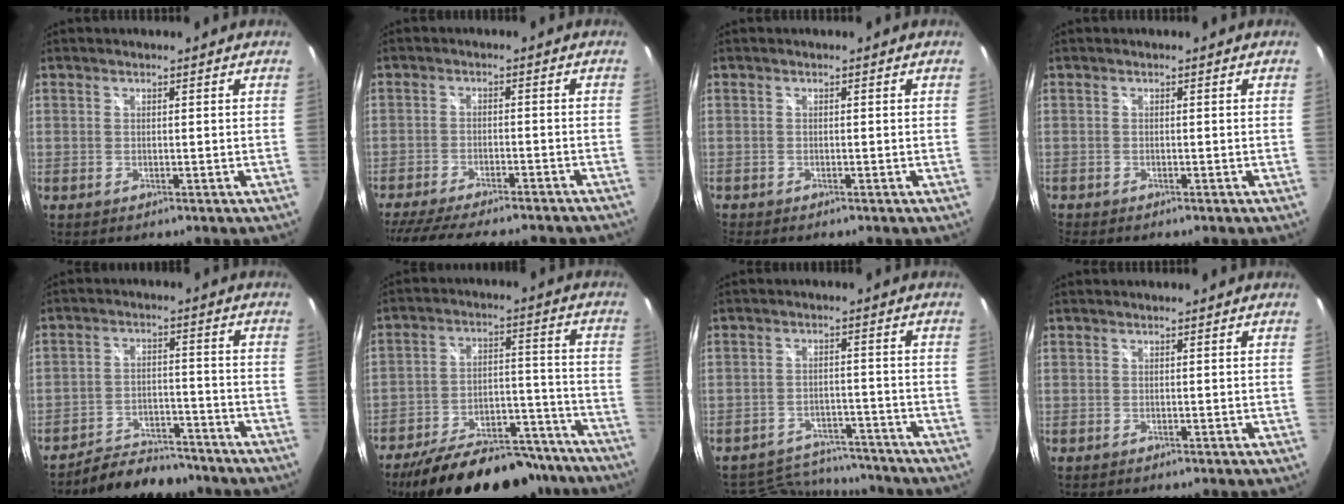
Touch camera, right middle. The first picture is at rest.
{"total": 20.1, "force": [-17.1, 4.6, 9.4], "torque": [-0.188, -0.032, -0.243]}
{"total": 1.0, "force": [-0.9, 0.1, 0.3], "torque": [-0.008, -0.007, -0.018]}
{"total": 1.6, "force": [-1.5, 0.4, 0.4], "torque": [-0.010, -0.012, -0.028]}
{"total": 9.4, "force": [-8.5, 3.1, 2.4], "torque": [-0.064, 0.008, -0.123]}
{"total": 25.3, "force": [-20.4, 10.1, 11.0], "torque": [-0.196, 0.015, -0.266]}
{"total": 12.9, "force": [-11.7, 4.8, 2.8], "torque": [-0.075, 0.018, -0.156]}
{"total": 0.0}